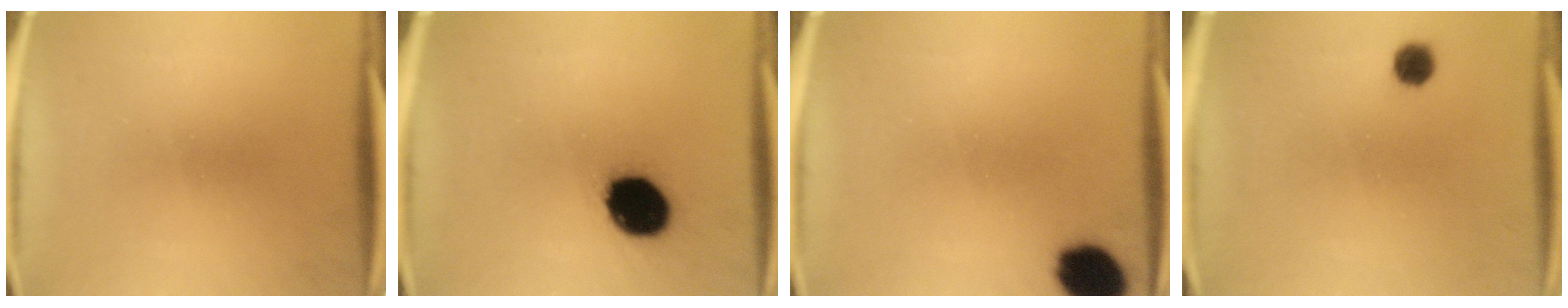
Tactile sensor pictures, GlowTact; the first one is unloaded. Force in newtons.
{"total": 14.4}
{"total": 10.7}
{"total": 3.1}